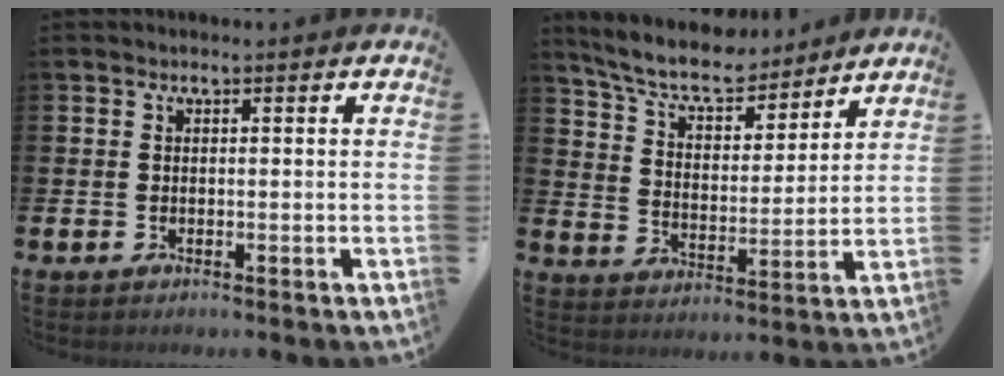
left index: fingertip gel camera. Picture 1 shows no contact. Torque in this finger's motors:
{"motor_torque": [1.11, -1.03, 0.81, 0.21]}